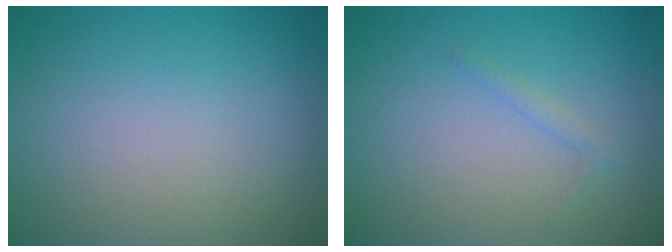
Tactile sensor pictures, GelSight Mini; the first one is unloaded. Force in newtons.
{"total": 0.8, "press": 0.8, "slide": 0.1}